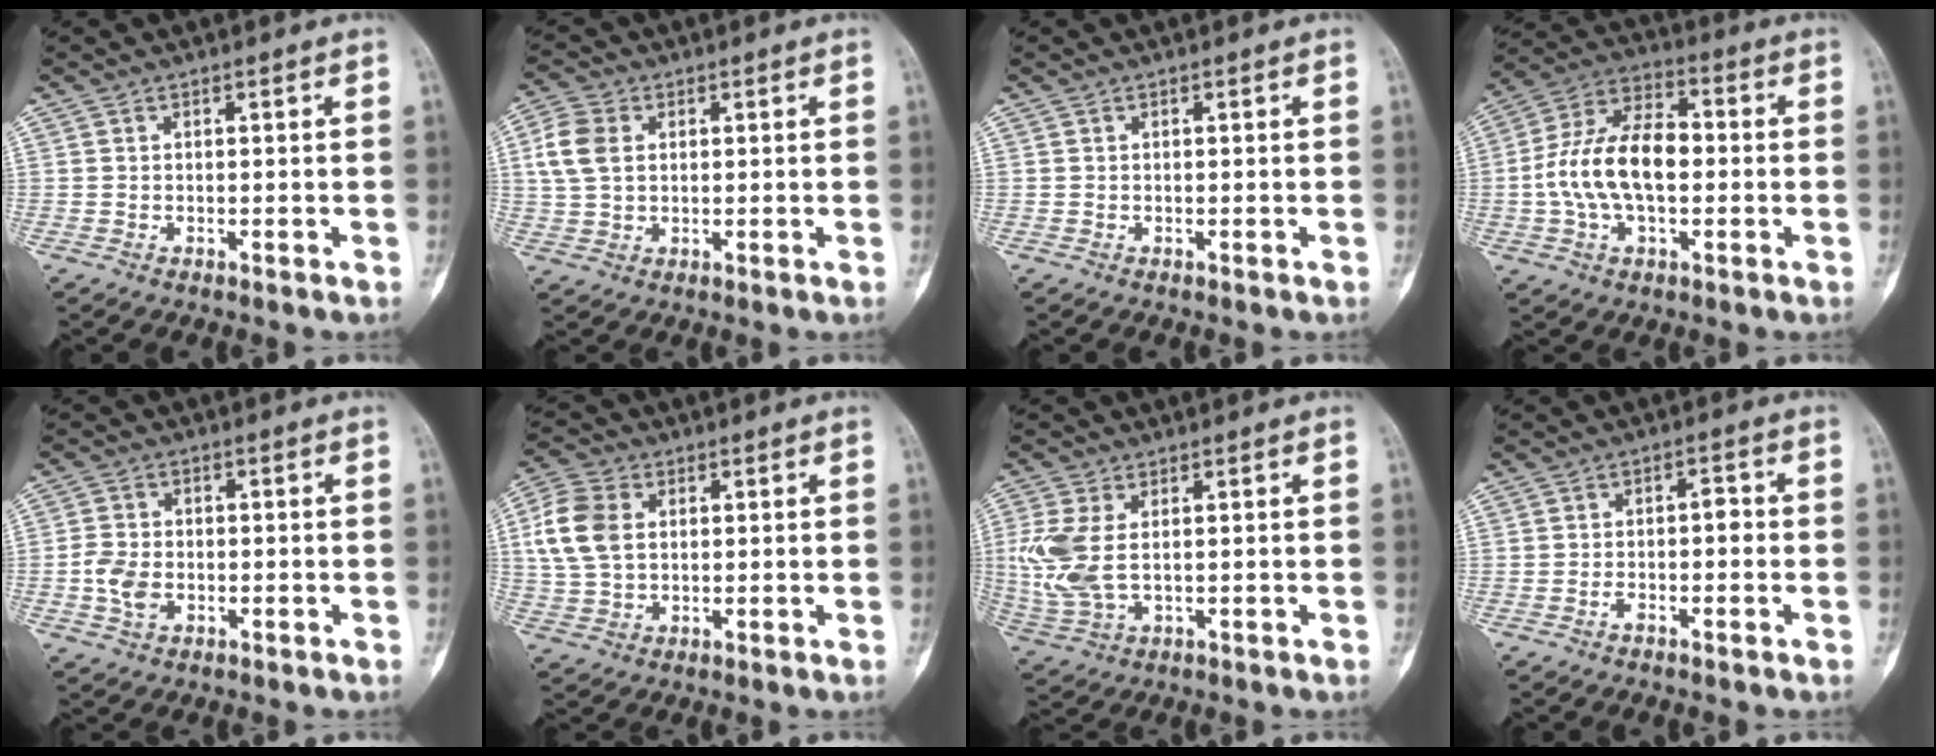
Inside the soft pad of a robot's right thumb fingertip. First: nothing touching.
{"total": 7.0, "force": [1.5, 5.0, 4.7], "torque": [-0.100, 0.008, 0.029]}
{"total": 0.0}
{"total": 15.6, "force": [-0.8, 8.8, 12.9], "torque": [-0.234, 0.036, -0.019]}
{"total": 5.6, "force": [-1.2, 4.1, 3.6], "torque": [-0.063, 0.006, -0.025]}
{"total": 10.3, "force": [1.9, 7.3, 7.0], "torque": [-0.144, 0.008, 0.035]}
{"total": 8.4, "force": [0.9, 4.7, 6.9], "torque": [-0.180, -0.001, 0.030]}
{"total": 3.3, "force": [-0.8, 1.5, 2.8], "torque": [-0.038, 0.023, -0.016]}